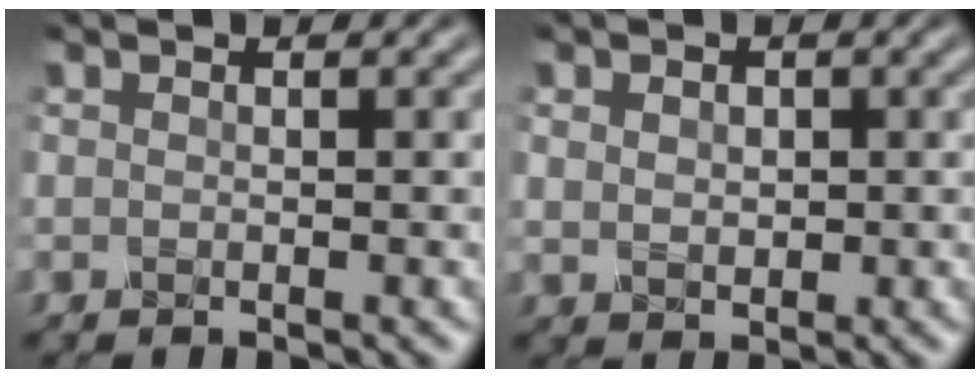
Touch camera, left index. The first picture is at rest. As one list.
[{"total": 1.7, "force": [0.4, 1.4, 0.9], "torque": [-0.018, 0.000, 0.009]}]